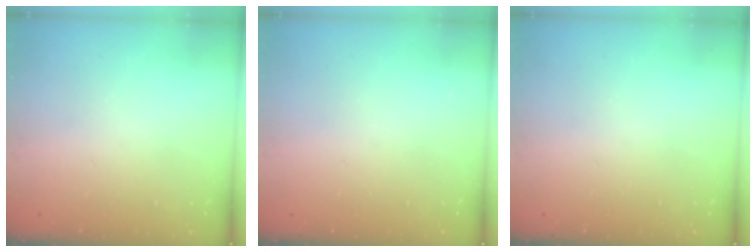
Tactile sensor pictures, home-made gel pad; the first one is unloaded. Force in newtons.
{"total": 0.0}
{"total": 0.0}